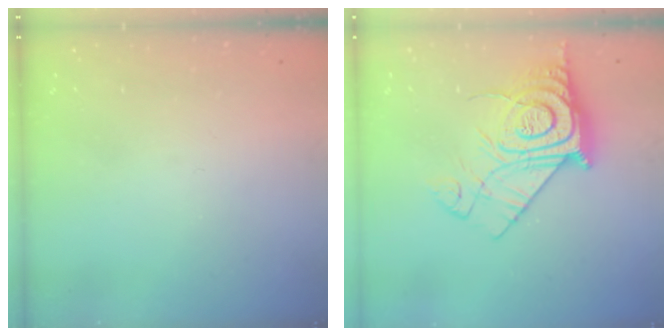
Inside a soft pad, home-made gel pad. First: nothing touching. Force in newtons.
{"total": 16.1, "press": 16.1, "slide": 1.1}